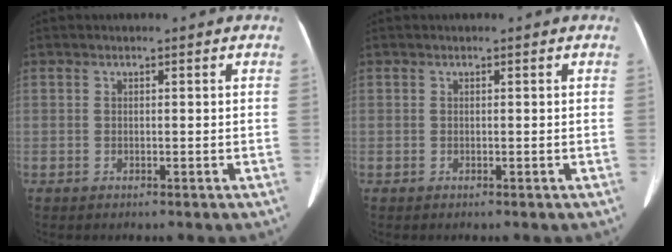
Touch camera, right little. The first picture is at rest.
{"total": 0.0}